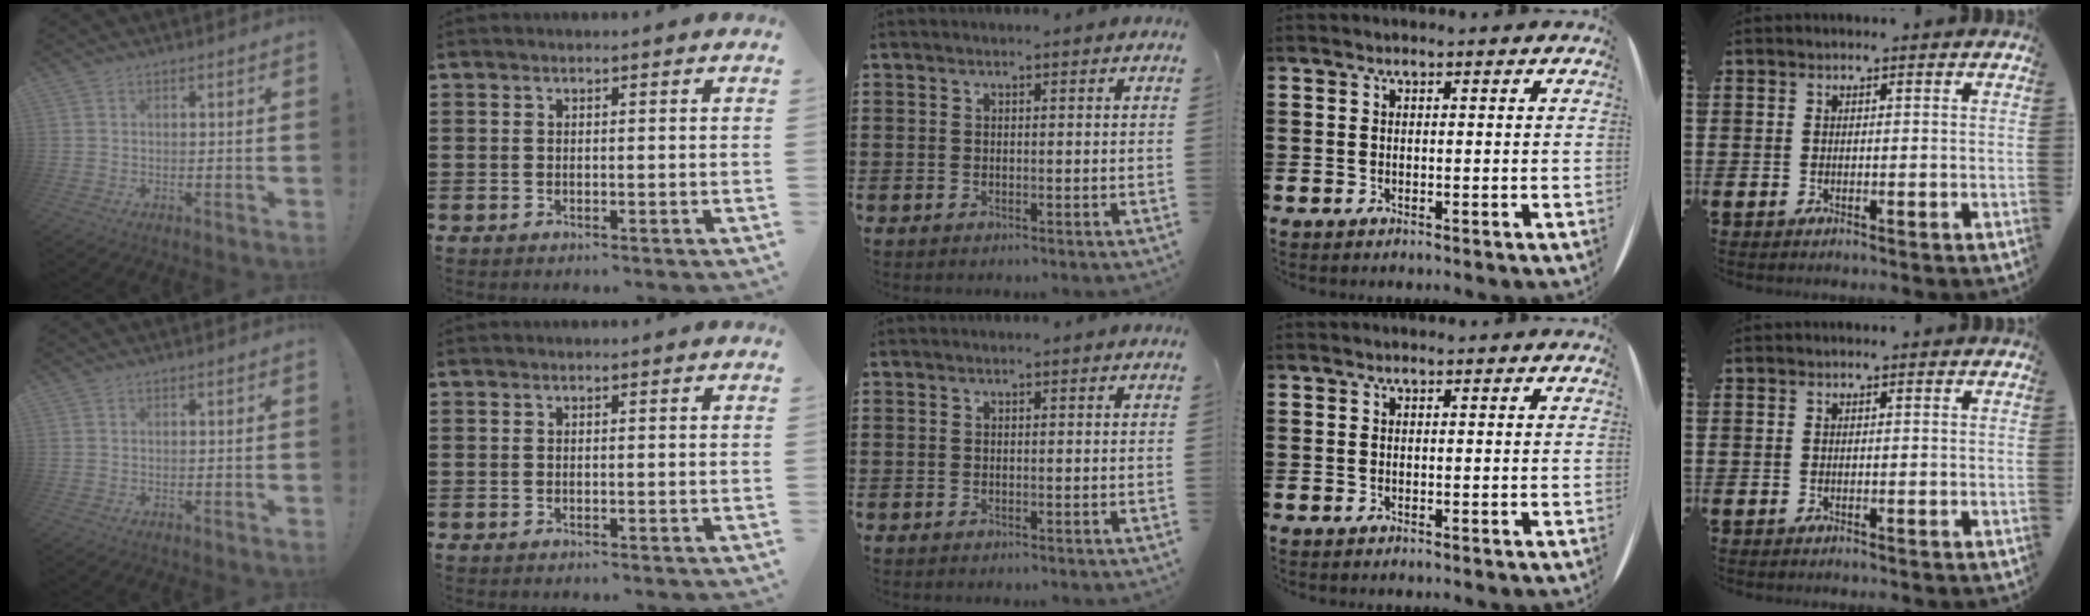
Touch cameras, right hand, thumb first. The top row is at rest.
{}